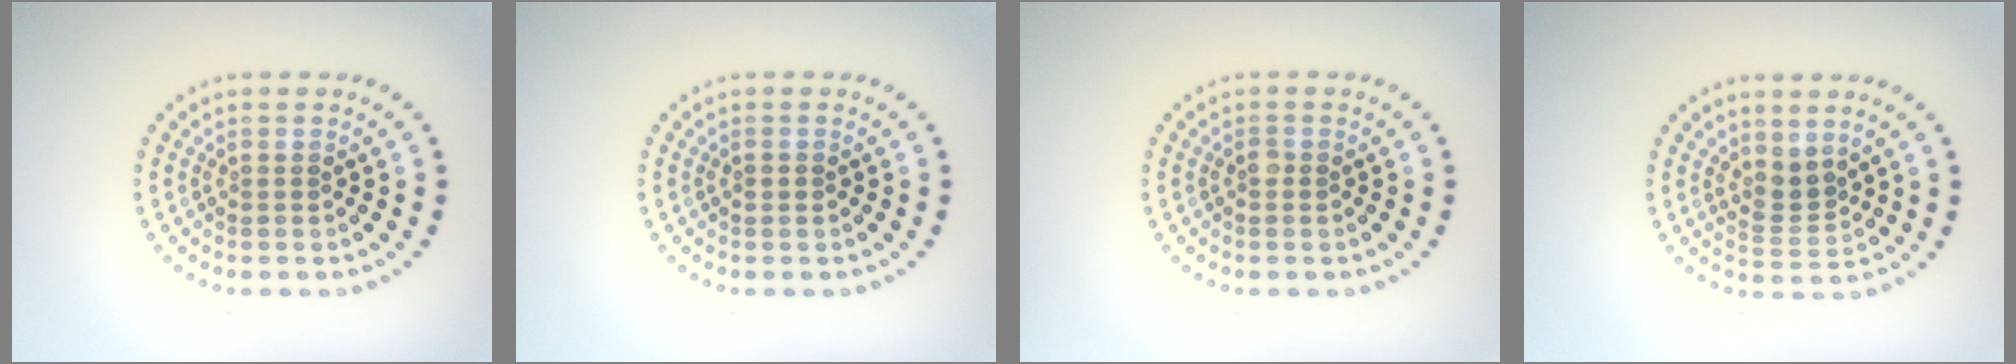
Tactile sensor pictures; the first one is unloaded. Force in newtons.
{"total": 0.8, "press": 0.8, "slide": 0.2}
{"total": 0.5, "press": 0.5, "slide": 0.3}
{"total": 2.3, "press": 1.7, "slide": 1.6}